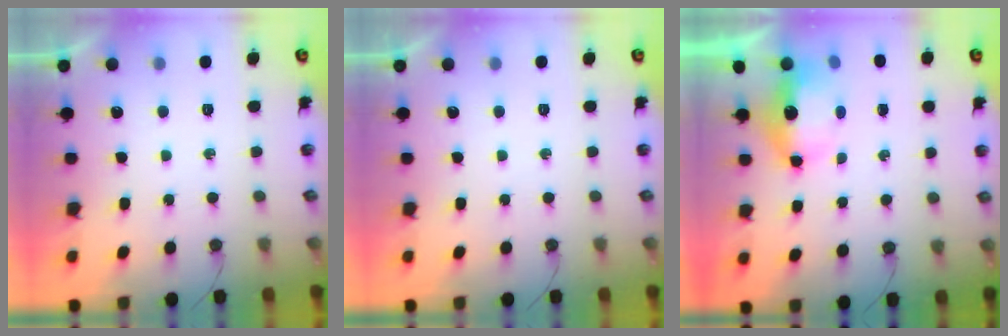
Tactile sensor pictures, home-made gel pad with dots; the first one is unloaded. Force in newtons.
{"total": 0.0}
{"total": 11.3, "press": 8.6, "slide": 7.3}